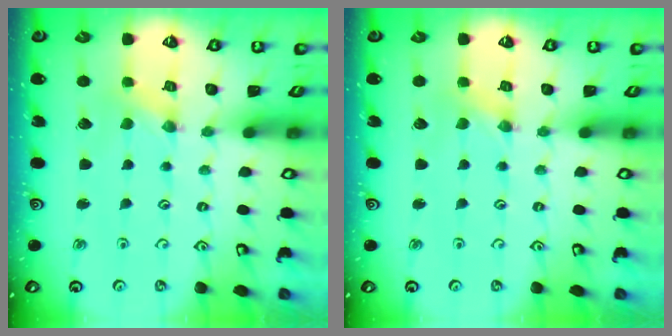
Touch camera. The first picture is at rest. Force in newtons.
{"total": 0.0}